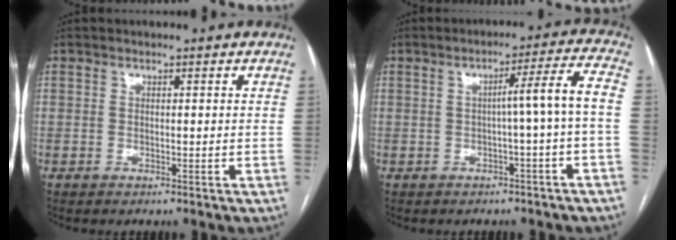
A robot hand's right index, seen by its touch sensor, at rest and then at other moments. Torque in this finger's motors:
{"motor_torque": [0.66, -0.01, 0.35, 0.07]}